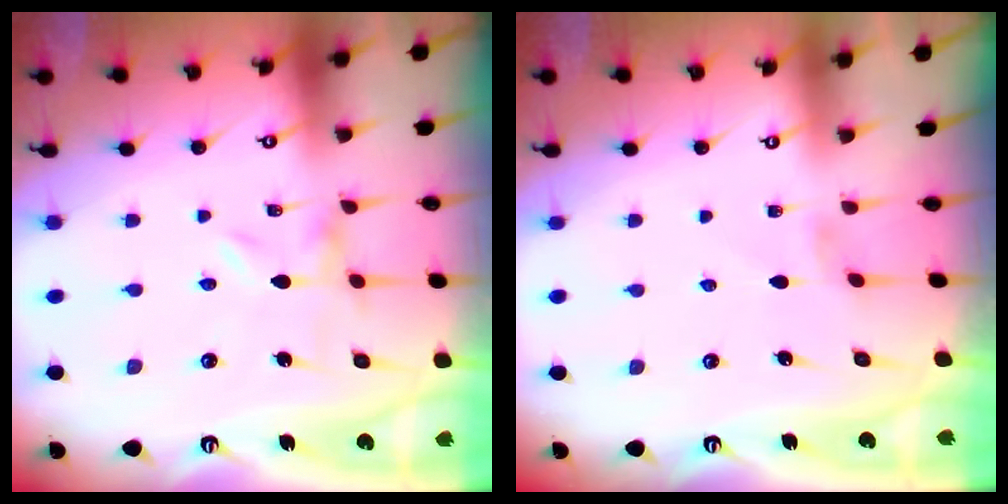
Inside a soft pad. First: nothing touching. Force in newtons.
{"total": 0.7, "press": 0.6, "slide": 0.4}